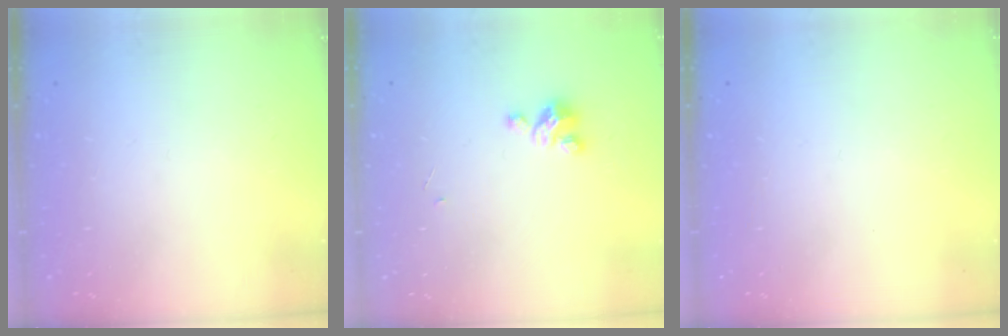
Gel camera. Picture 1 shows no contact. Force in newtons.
{"total": 3.9, "press": 3.9, "slide": 0.2}
{"total": 0.0}